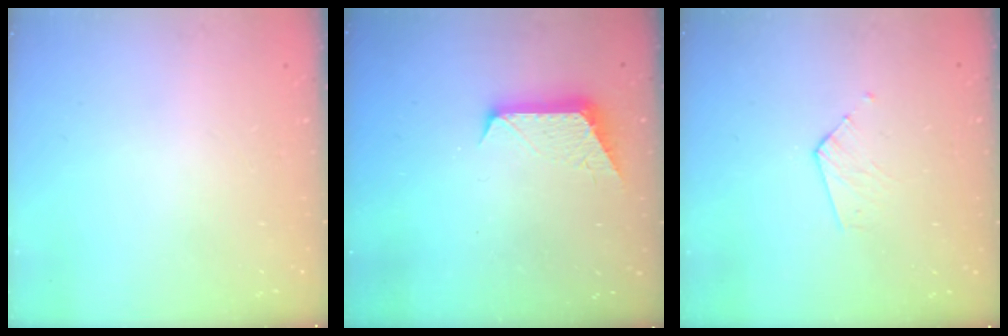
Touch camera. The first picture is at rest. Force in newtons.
{"total": 8.3, "press": 8.3, "slide": 0.5}
{"total": 3.3, "press": 3.3, "slide": 0.3}